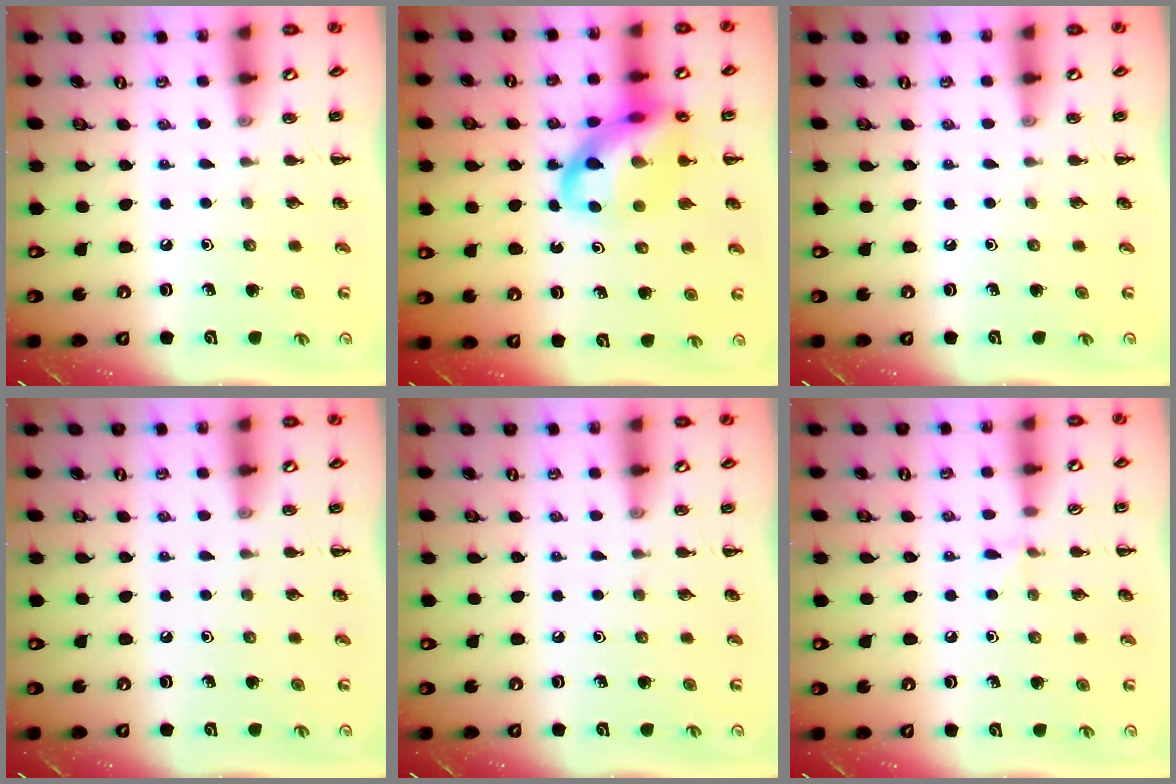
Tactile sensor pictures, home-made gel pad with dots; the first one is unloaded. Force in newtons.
{"total": 16.0, "press": 15.6, "slide": 3.5}
{"total": 0.0}
{"total": 0.0}
{"total": 0.0}
{"total": 3.8, "press": 3.5, "slide": 1.4}